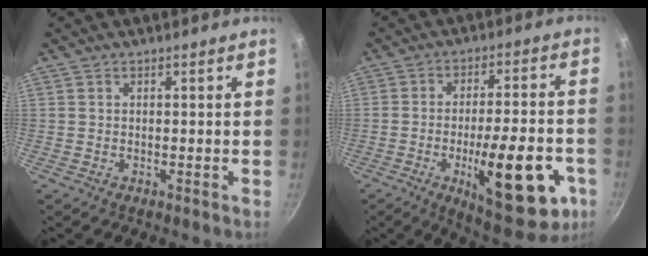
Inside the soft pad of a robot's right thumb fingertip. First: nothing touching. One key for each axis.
{"total": 20.4, "fx": -7.0, "fy": 6.9, "fz": 17.9, "tx": -0.226, "ty": 0.020, "tz": -0.089}